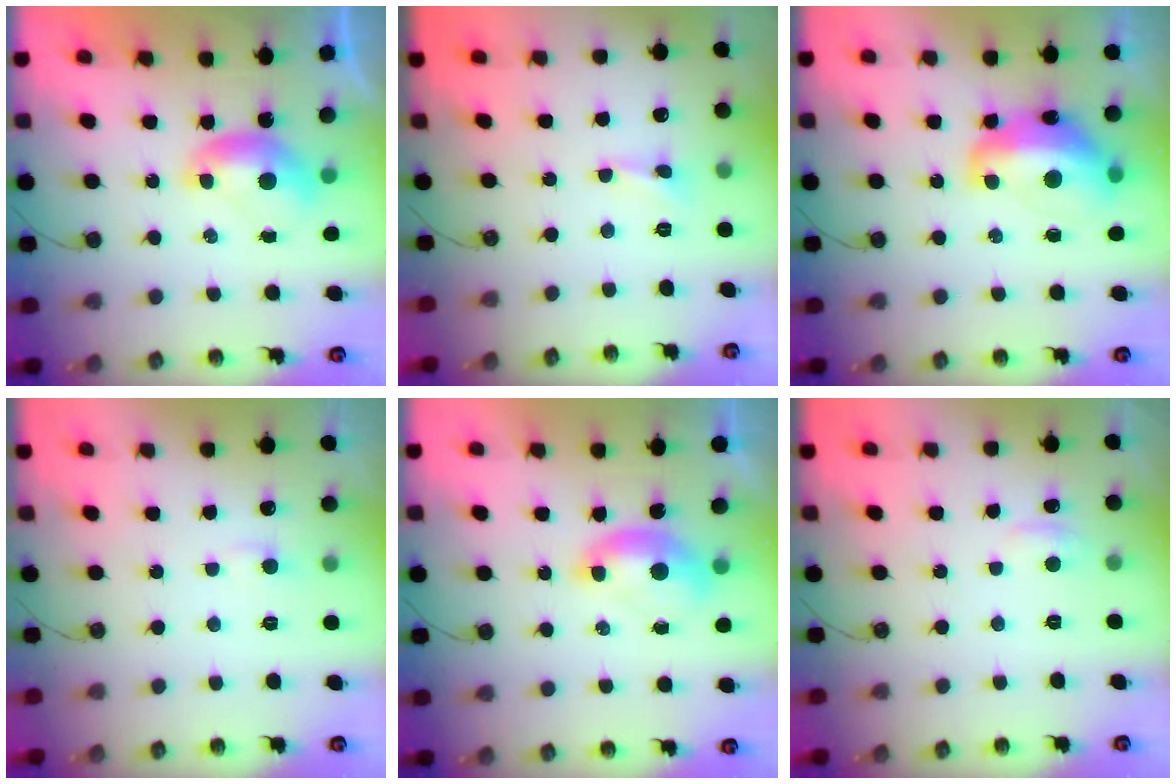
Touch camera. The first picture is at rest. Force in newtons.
{"total": 1.9, "press": 1.8, "slide": 0.6}
{"total": 6.7, "press": 6.6, "slide": 0.9}
{"total": 1.6, "press": 1.5, "slide": 0.5}
{"total": 1.6, "press": 1.5, "slide": 0.6}
{"total": 2.5, "press": 2.5, "slide": 0.5}